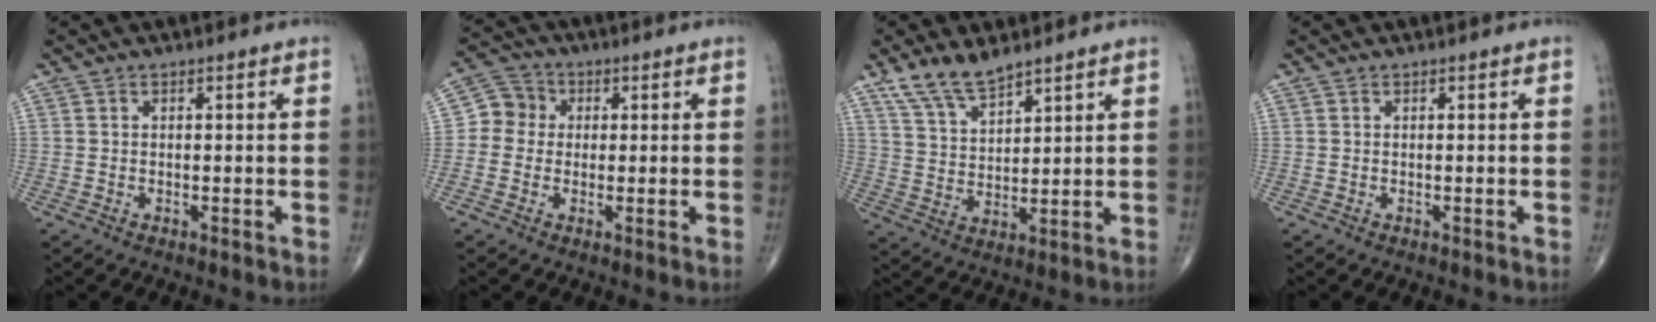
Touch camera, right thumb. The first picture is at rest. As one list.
[{"total": 5.6, "force": [0.2, 5.3, 1.9], "torque": [-0.009, 0.016, -0.010]}, {"total": 8.3, "force": [6.4, 3.1, 4.4], "torque": [-0.071, -0.030, 0.131]}, {"total": 0.0}]